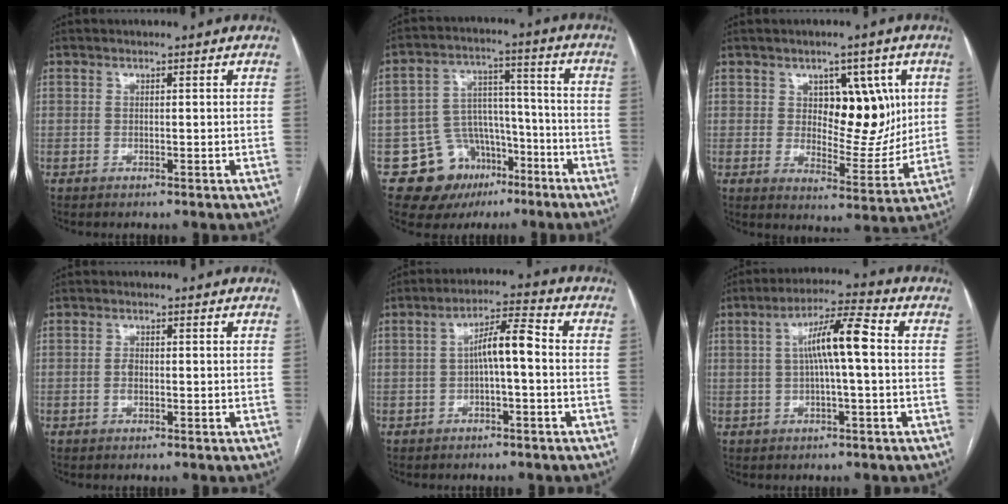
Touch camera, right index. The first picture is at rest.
{"total": 11.4, "force": [-6.3, 8.9, 3.5], "torque": [-0.046, 0.053, -0.088]}
{"total": 10.2, "force": [2.7, 5.5, 8.2], "torque": [-0.103, 0.010, 0.049]}
{"total": 1.2, "force": [-0.3, 0.7, 1.0], "torque": [-0.020, 0.004, -0.003]}
{"total": 6.0, "force": [-0.5, 1.0, 5.9], "torque": [-0.098, 0.024, -0.008]}
{"total": 8.2, "force": [0.7, 0.7, 8.1], "torque": [-0.145, 0.024, 0.008]}